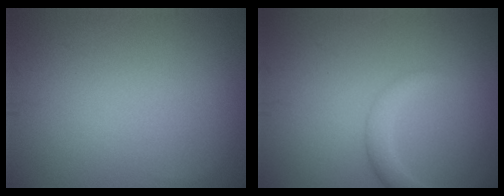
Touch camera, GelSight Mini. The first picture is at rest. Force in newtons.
{"total": 2.0, "press": 2.0, "slide": 0.0}